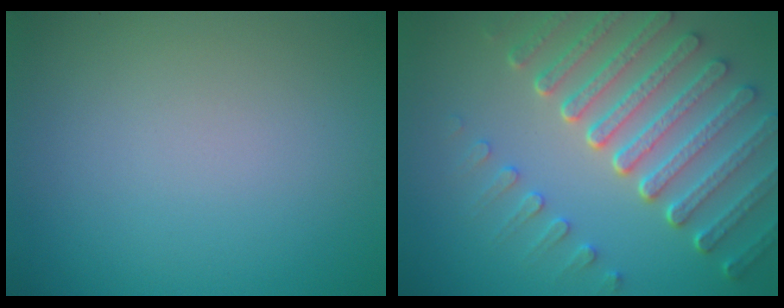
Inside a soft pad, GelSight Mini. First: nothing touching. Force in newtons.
{"total": 7.2, "press": 5.4, "slide": 4.8}